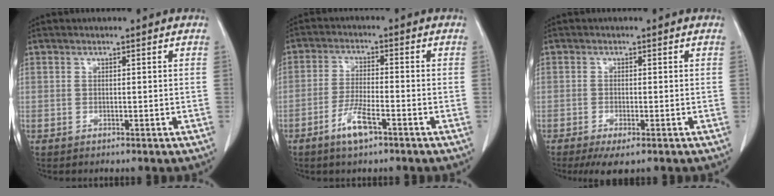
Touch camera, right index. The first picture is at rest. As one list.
[{"total": 5.5, "force": [-3.2, 0.9, 4.3], "torque": [-0.089, -0.004, -0.061]}, {"total": 3.7, "force": [-2.3, 0.9, 2.8], "torque": [-0.046, -0.009, -0.035]}]